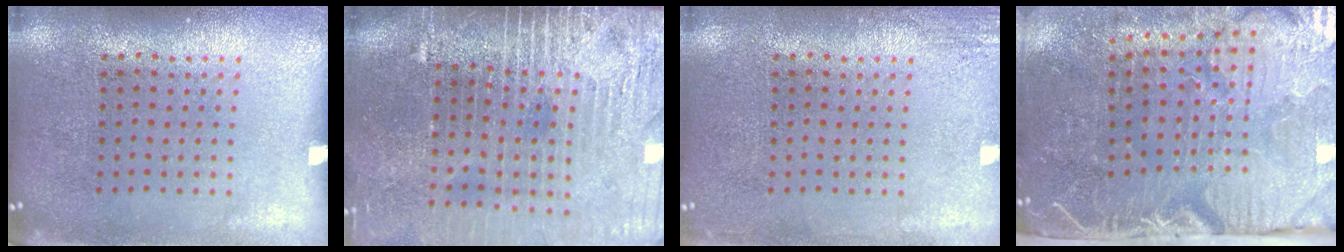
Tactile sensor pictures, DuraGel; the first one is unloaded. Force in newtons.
{"total": 4.4, "press": 3.8, "slide": 2.2}
{"total": 1.8, "press": 1.8, "slide": 0.2}
{"total": 5.4, "press": 4.4, "slide": 3.2}